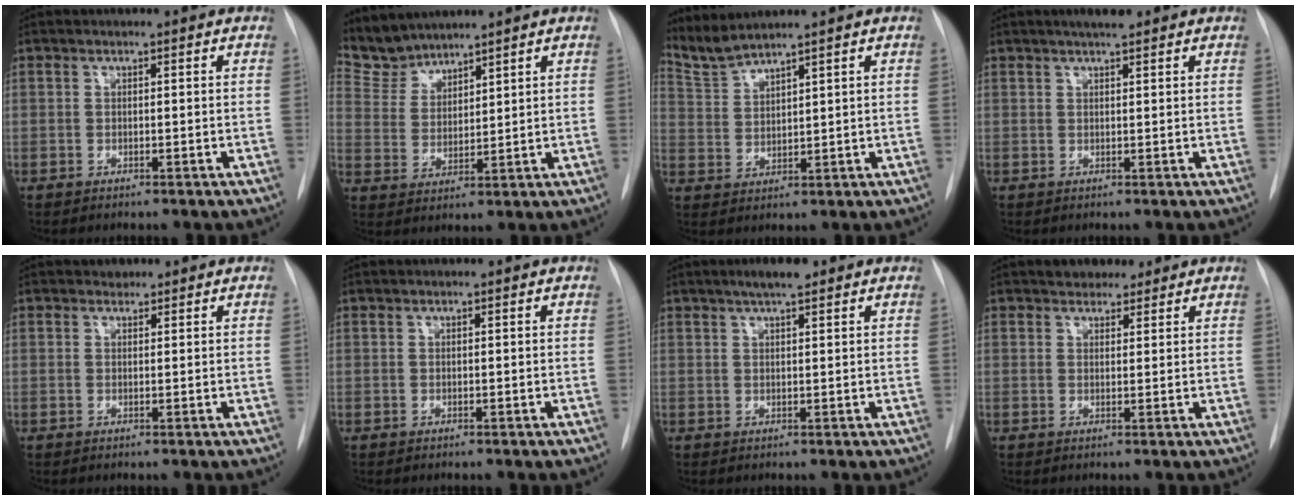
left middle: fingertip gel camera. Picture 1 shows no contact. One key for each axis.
{"total": 5.8, "fx": 5.7, "fy": 1.2, "fz": -0.1, "tx": -0.007, "ty": 0.010, "tz": 0.128}
{"total": 4.3, "fx": 4.2, "fy": -0.9, "fz": 0.4, "tx": -0.023, "ty": -0.004, "tz": 0.097}
{"total": 2.7, "fx": 2.1, "fy": 0.3, "fz": 1.7, "tx": -0.033, "ty": 0.006, "tz": 0.034}
{"total": 0.9, "fx": 0.7, "fy": 0.6, "fz": -0.1, "tx": 0.003, "ty": 0.000, "tz": 0.007}
{"total": 0.0}
{"total": 3.9, "fx": 2.7, "fy": 0.7, "fz": 2.7, "tx": -0.047, "ty": 0.007, "tz": 0.043}
{"total": 3.2, "fx": 2.5, "fy": 1.8, "fz": 0.8, "tx": -0.007, "ty": 0.007, "tz": 0.036}